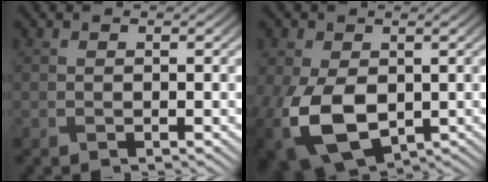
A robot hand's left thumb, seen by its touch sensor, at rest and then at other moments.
{"total": 11.0, "force": [-2.3, 7.2, 8.1], "torque": [-0.202, -0.030, -0.034]}